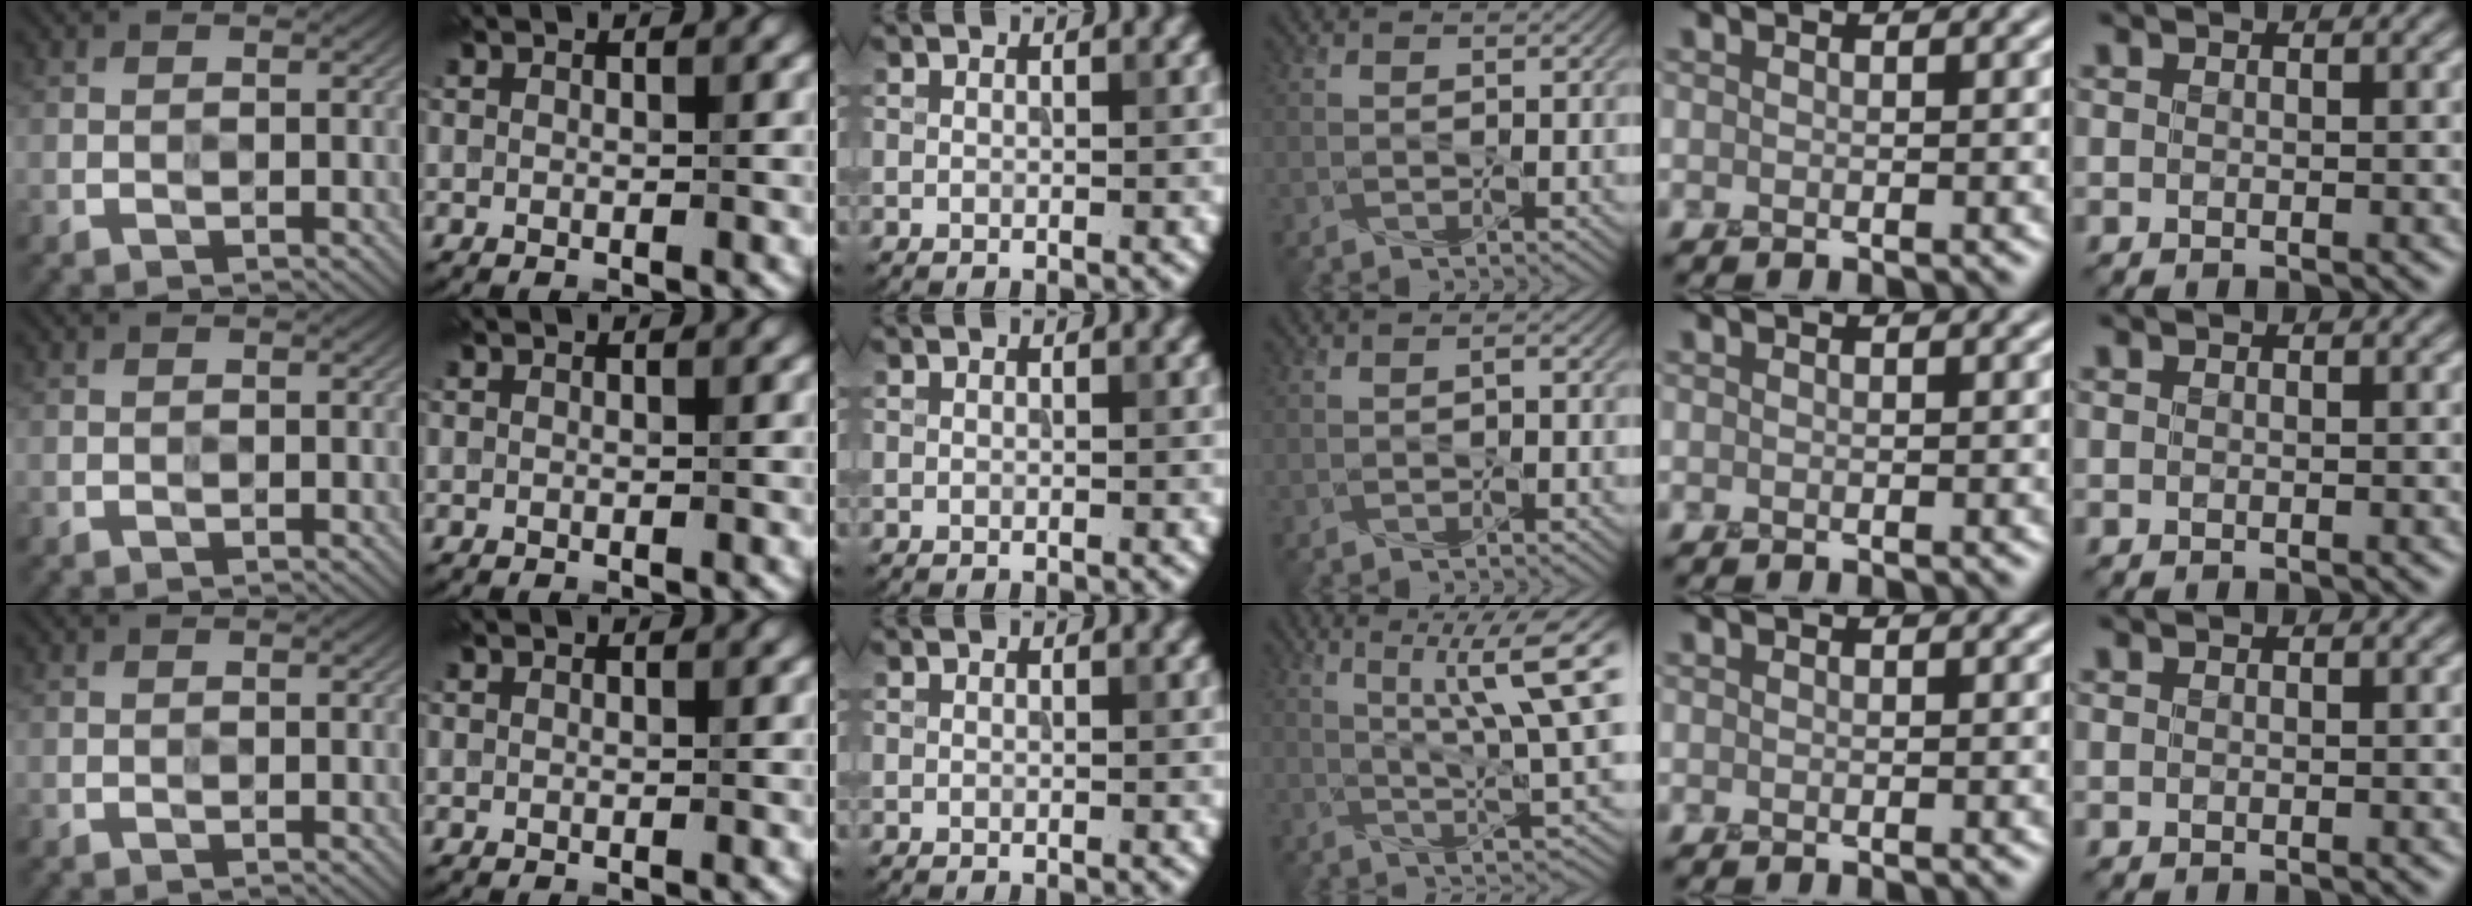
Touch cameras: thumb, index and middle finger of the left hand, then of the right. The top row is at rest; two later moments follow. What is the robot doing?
{"motion": "screw", "object": "mustard bottle"}